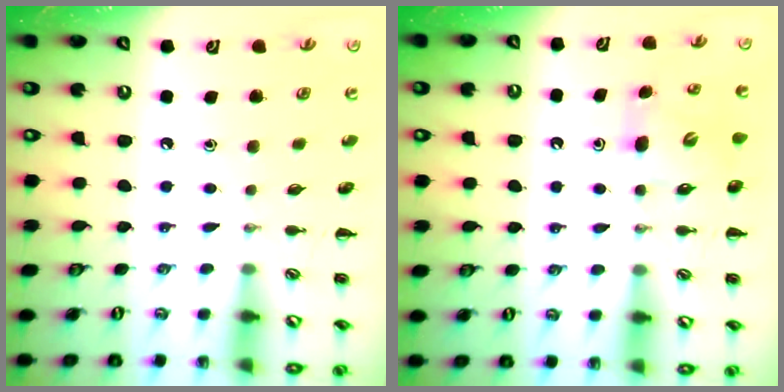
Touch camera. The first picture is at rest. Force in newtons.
{"total": 5.0, "press": 4.9, "slide": 0.9}